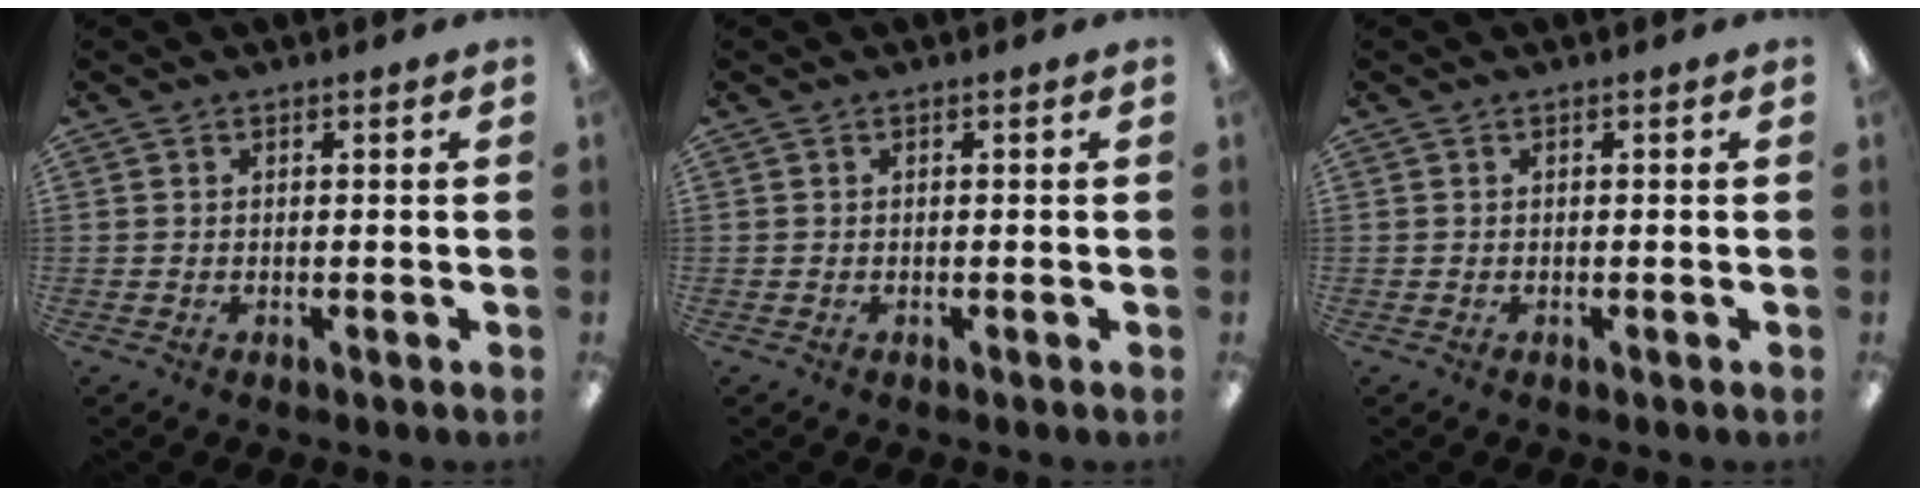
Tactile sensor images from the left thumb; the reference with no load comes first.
{"total": 0.0}
{"total": 0.0}